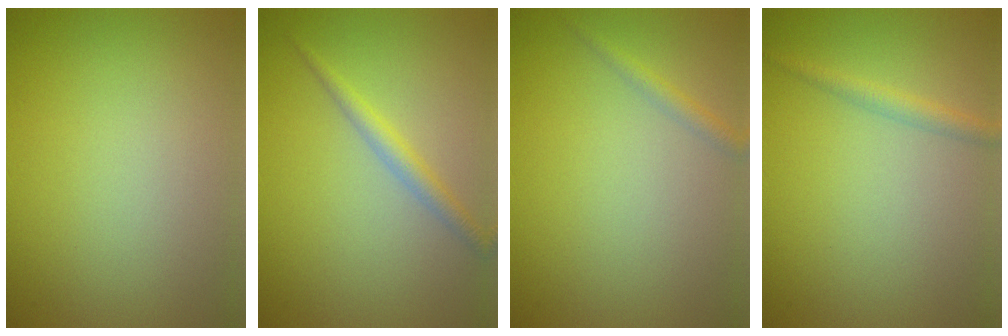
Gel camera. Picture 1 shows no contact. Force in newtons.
{"total": 2.0, "press": 2.0, "slide": 0.0}
{"total": 1.2, "press": 1.2, "slide": 0.1}
{"total": 1.6, "press": 1.5, "slide": 0.2}